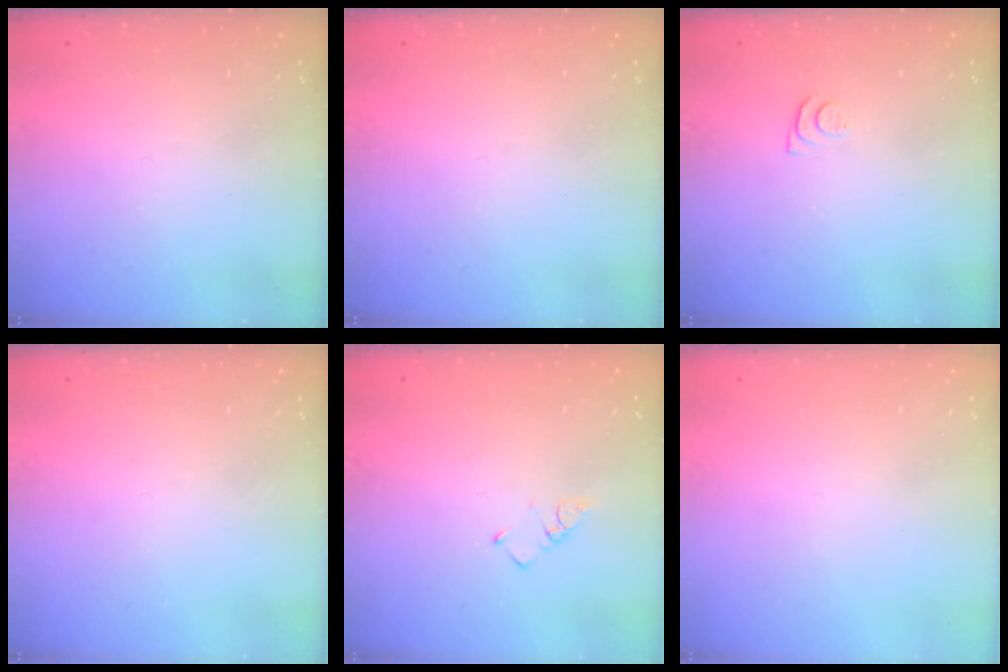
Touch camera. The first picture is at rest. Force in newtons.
{"total": 0.0}
{"total": 4.4, "press": 4.4, "slide": 0.6}
{"total": 0.0}
{"total": 1.9, "press": 1.9, "slide": 0.3}
{"total": 1.6, "press": 1.6, "slide": 0.1}